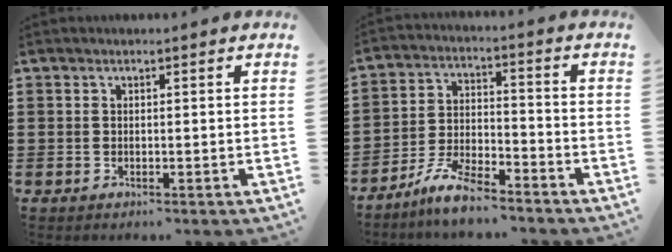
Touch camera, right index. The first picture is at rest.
{"total": 7.0, "force": [-6.2, 1.2, 3.2], "torque": [-0.078, 0.002, -0.121]}